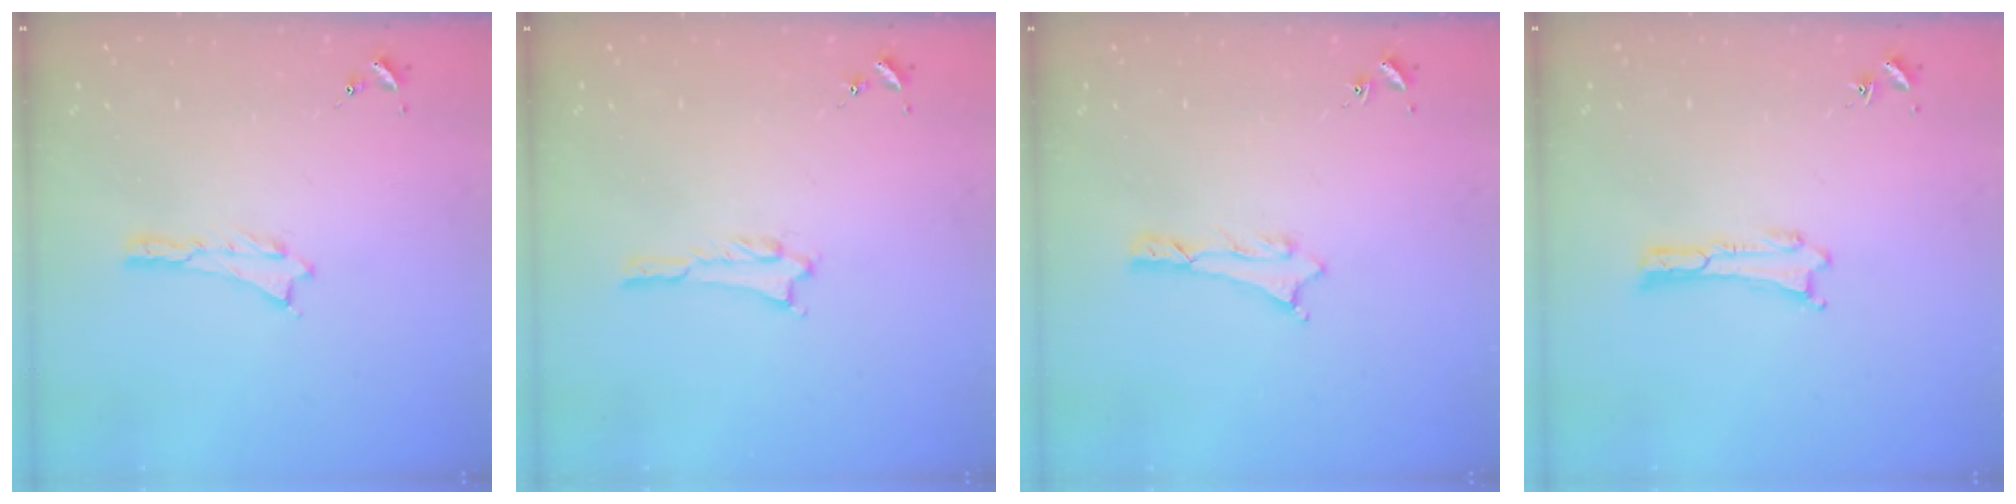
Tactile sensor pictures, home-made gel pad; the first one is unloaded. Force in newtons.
{"total": 1.0, "press": 1.0, "slide": 0.2}
{"total": 0.8, "press": 0.8, "slide": 0.2}
{"total": 0.0}